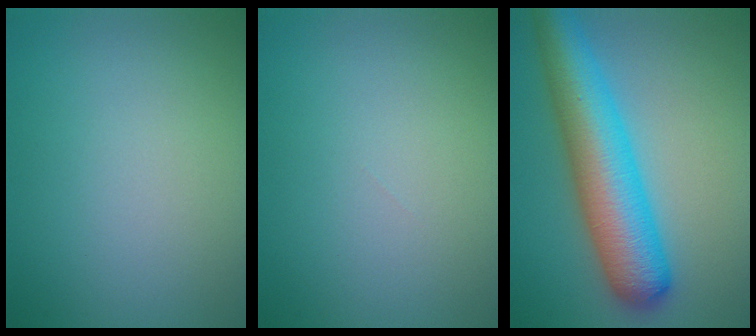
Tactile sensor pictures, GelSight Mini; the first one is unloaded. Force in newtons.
{"total": 0.0}
{"total": 9.0, "press": 9.0, "slide": 0.3}